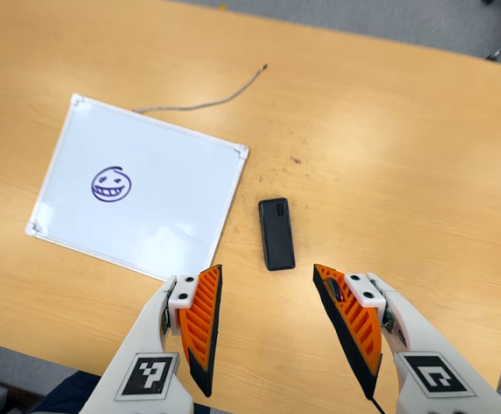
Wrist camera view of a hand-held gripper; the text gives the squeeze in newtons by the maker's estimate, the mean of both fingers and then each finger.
{"total": 0.0}